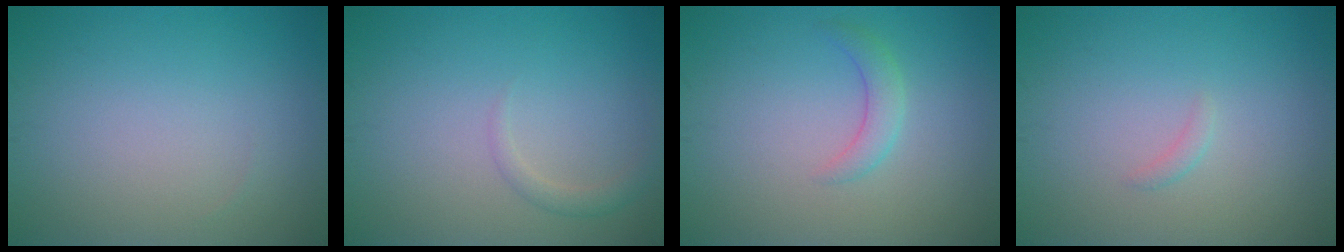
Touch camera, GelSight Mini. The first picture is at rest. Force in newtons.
{"total": 1.2, "press": 1.2, "slide": 0.1}
{"total": 1.8, "press": 1.8, "slide": 0.1}
{"total": 0.6, "press": 0.6, "slide": 0.1}